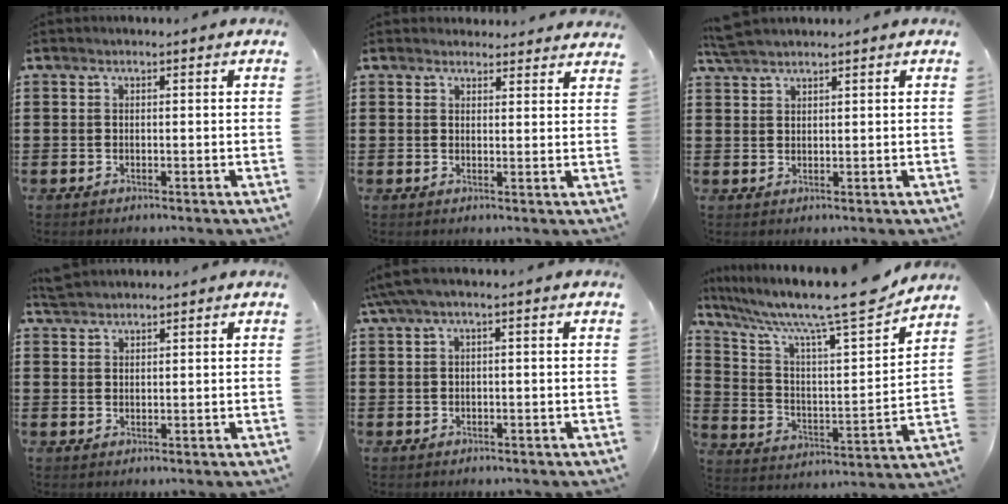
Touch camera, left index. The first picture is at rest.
{"total": 2.5, "force": [2.5, 0.5, 0.0], "torque": [0.001, -0.011, 0.046]}
{"total": 2.6, "force": [2.5, 0.2, 0.9], "torque": [-0.024, 0.001, 0.048]}
{"total": 2.0, "force": [2.0, 0.3, 0.3], "torque": [-0.011, 0.003, 0.039]}
{"total": 1.9, "force": [-0.4, 0.3, 1.8], "torque": [-0.038, -0.004, -0.011]}
{"total": 12.4, "force": [10.4, 0.9, 6.7], "torque": [-0.154, -0.070, 0.167]}